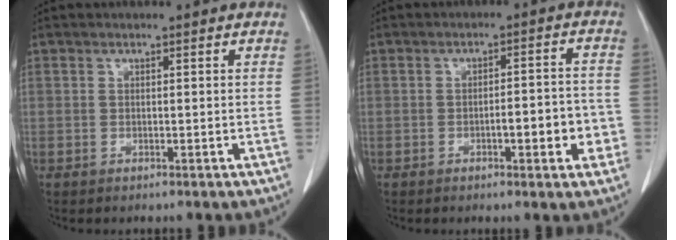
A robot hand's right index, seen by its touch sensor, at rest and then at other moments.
{"total": 6.4, "force": [-2.1, 1.5, 5.8], "torque": [-0.076, 0.013, -0.023]}